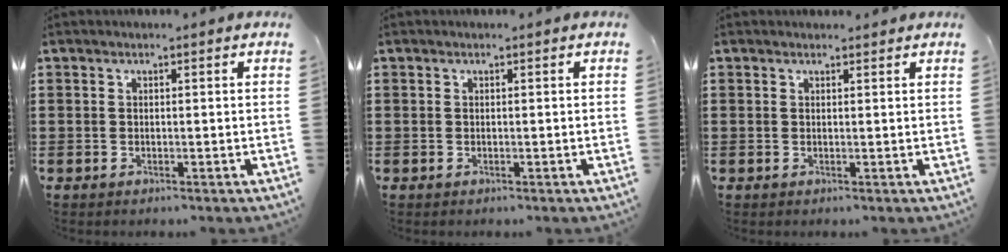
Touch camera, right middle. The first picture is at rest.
{"total": 0.0}
{"total": 0.7, "force": [0.7, 0.0, 0.0], "torque": [0.006, -0.004, 0.013]}